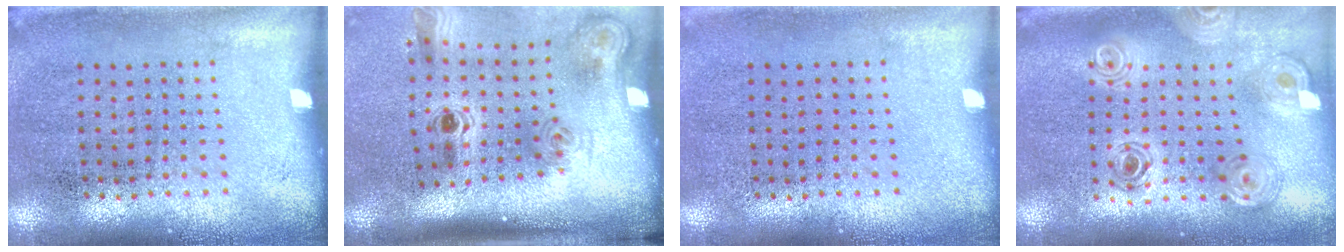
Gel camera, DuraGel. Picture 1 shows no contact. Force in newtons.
{"total": 2.2, "press": 1.5, "slide": 1.7}
{"total": 0.0}
{"total": 1.1, "press": 1.1, "slide": 0.3}